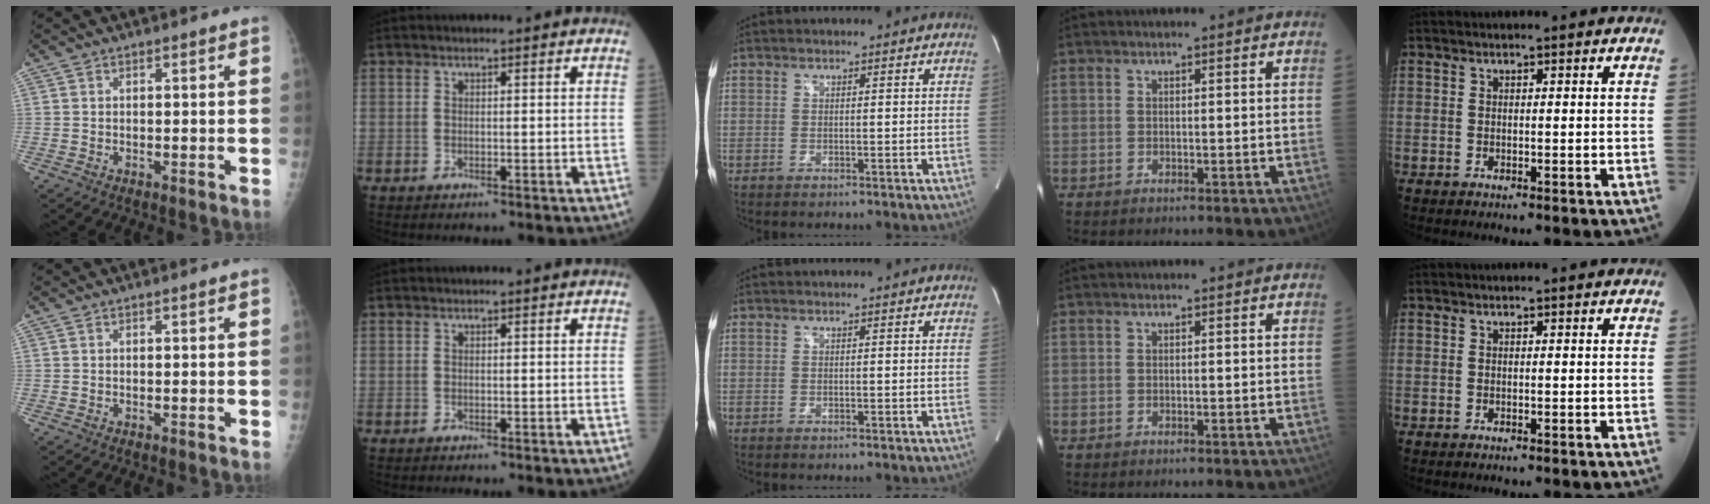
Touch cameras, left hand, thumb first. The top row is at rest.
{}